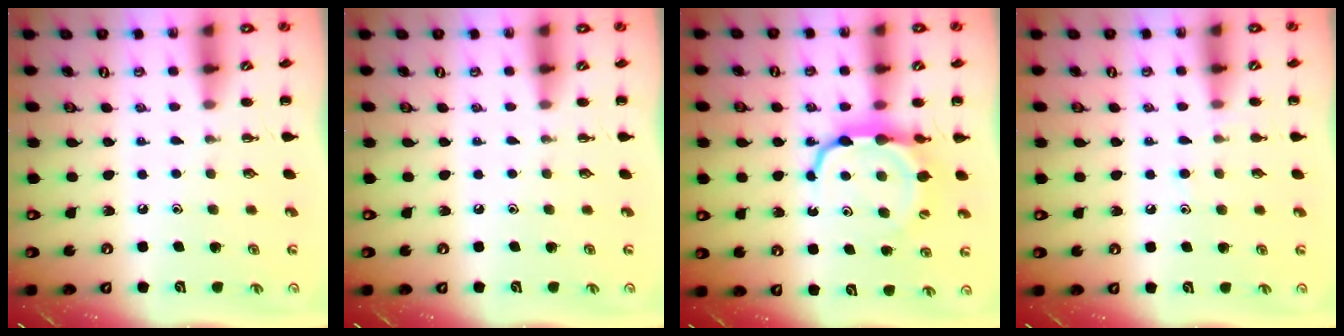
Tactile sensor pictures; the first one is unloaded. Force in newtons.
{"total": 0.0}
{"total": 8.8, "press": 8.7, "slide": 1.3}
{"total": 5.7, "press": 5.3, "slide": 2.1}